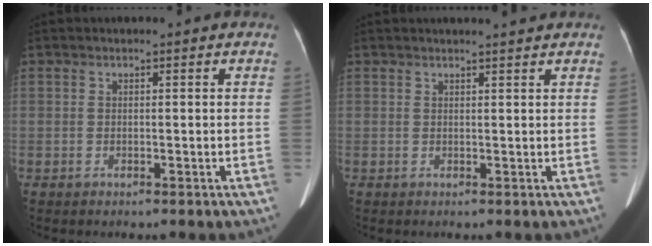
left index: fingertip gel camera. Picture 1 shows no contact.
{"total": 2.5, "force": [2.3, -0.3, 0.8], "torque": [-0.012, 0.005, 0.031]}